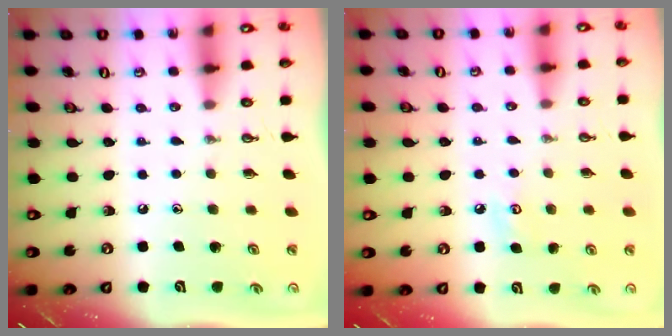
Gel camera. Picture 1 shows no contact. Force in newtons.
{"total": 5.9, "press": 5.8, "slide": 0.7}